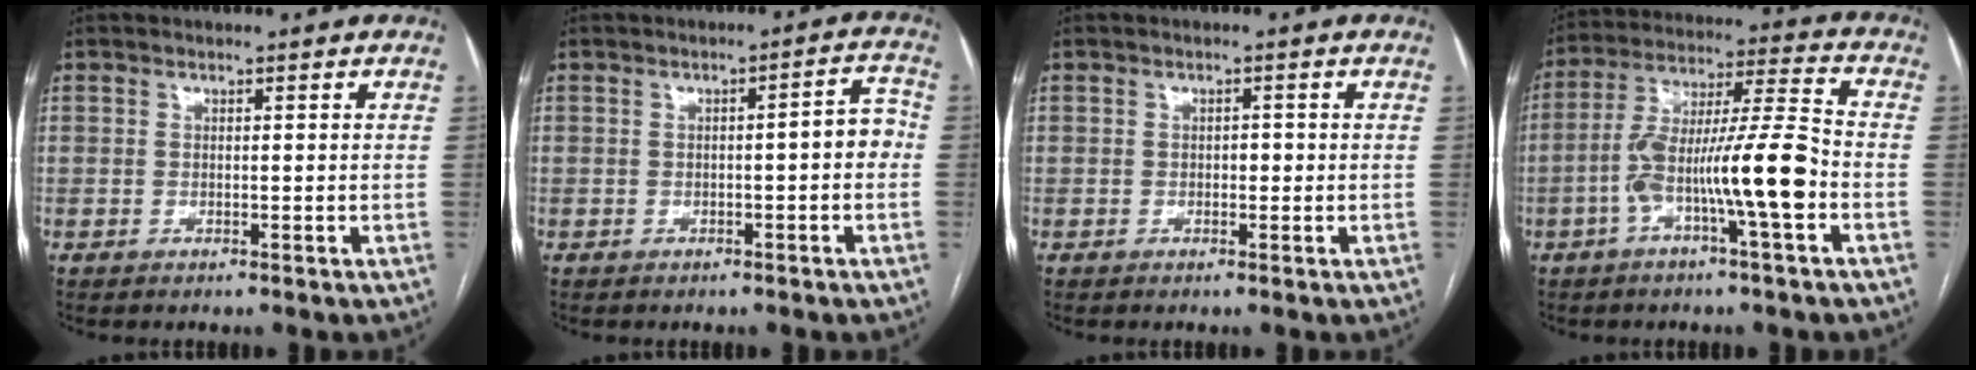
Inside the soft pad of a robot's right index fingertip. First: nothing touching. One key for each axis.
{"total": 4.2, "fx": -0.4, "fy": 0.9, "fz": 4.1, "tx": -0.049, "ty": 0.021, "tz": -0.005}
{"total": 1.3, "fx": -0.1, "fy": 0.8, "fz": 1.0, "tx": -0.013, "ty": 0.004, "tz": -0.001}
{"total": 13.9, "fx": -4.3, "fy": 0.7, "fz": 13.1, "tx": -0.240, "ty": 0.017, "tz": -0.078}